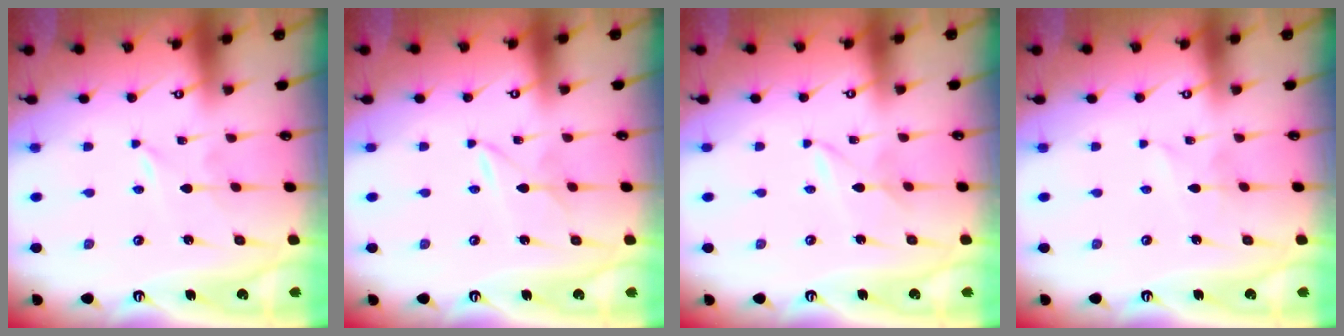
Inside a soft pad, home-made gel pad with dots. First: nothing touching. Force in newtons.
{"total": 2.3, "press": 2.3, "slide": 0.4}
{"total": 1.8, "press": 1.7, "slide": 0.3}
{"total": 1.7, "press": 1.7, "slide": 0.2}